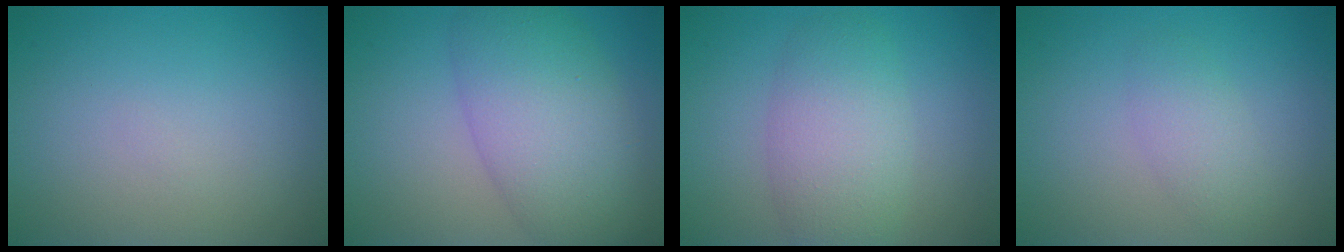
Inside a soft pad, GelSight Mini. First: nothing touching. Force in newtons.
{"total": 7.6, "press": 7.6, "slide": 0.3}
{"total": 5.2, "press": 5.2, "slide": 0.2}
{"total": 2.1, "press": 2.1, "slide": 0.0}